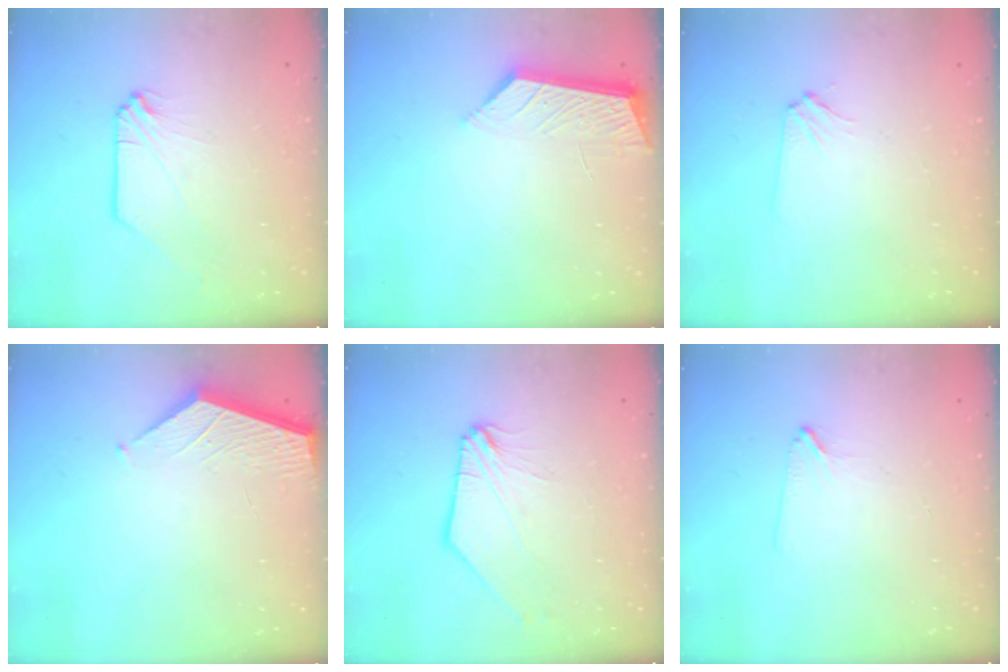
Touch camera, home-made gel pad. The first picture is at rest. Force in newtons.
{"total": 5.6, "press": 5.5, "slide": 0.7}
{"total": 3.7, "press": 3.6, "slide": 0.6}
{"total": 2.4, "press": 2.4, "slide": 0.2}
{"total": 2.5, "press": 2.5, "slide": 0.5}
{"total": 1.6, "press": 1.5, "slide": 0.3}